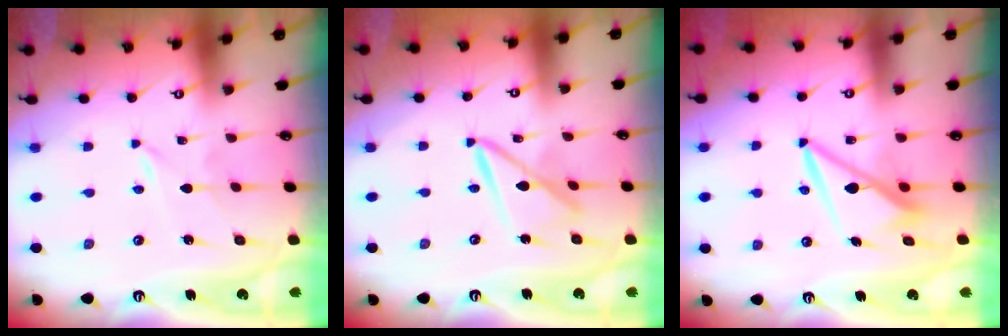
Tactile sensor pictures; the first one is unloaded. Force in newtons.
{"total": 9.1, "press": 9.1, "slide": 0.8}
{"total": 9.7, "press": 9.6, "slide": 1.1}